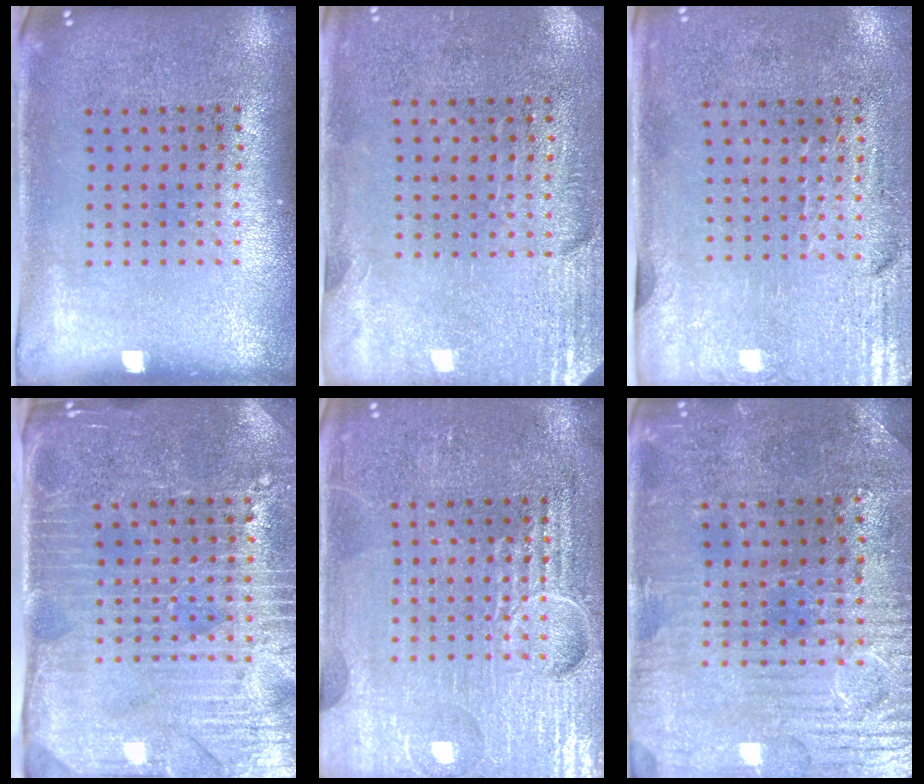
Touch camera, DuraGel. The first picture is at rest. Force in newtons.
{"total": 2.8, "press": 2.4, "slide": 1.4}
{"total": 3.0, "press": 2.5, "slide": 1.6}
{"total": 4.3, "press": 3.8, "slide": 2.0}
{"total": 7.2, "press": 7.2, "slide": 0.9}
{"total": 1.7, "press": 1.7, "slide": 0.5}